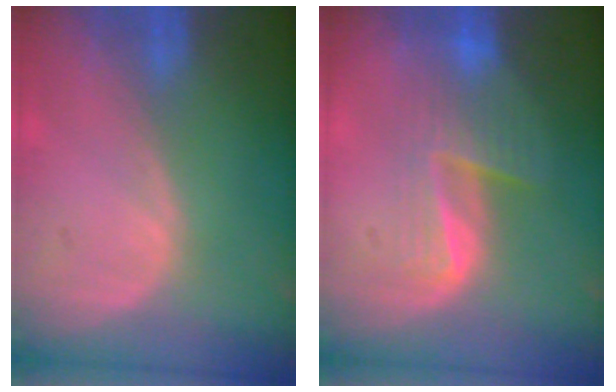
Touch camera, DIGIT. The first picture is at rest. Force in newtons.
{"total": 6.4, "press": 6.2, "slide": 1.9}